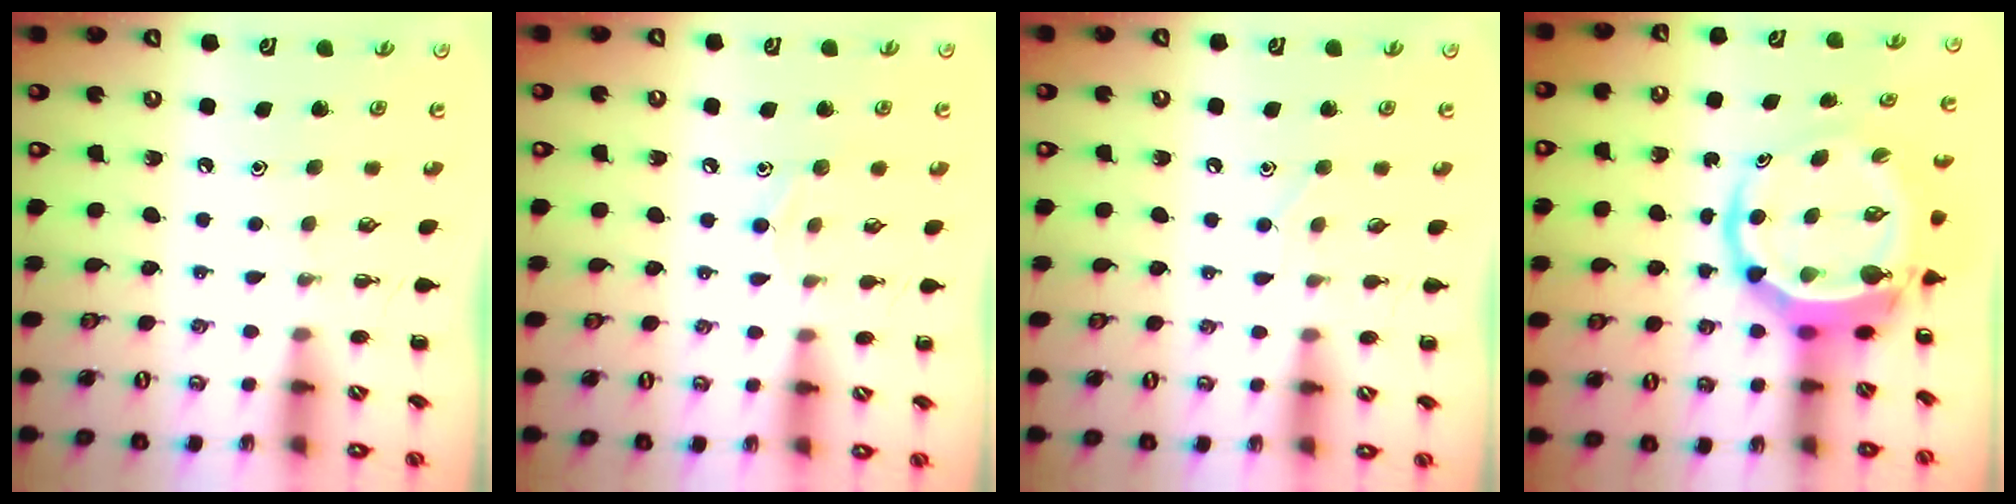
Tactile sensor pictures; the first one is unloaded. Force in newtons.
{"total": 6.2, "press": 5.9, "slide": 1.9}
{"total": 2.9, "press": 2.7, "slide": 0.9}
{"total": 8.6, "press": 8.3, "slide": 2.4}